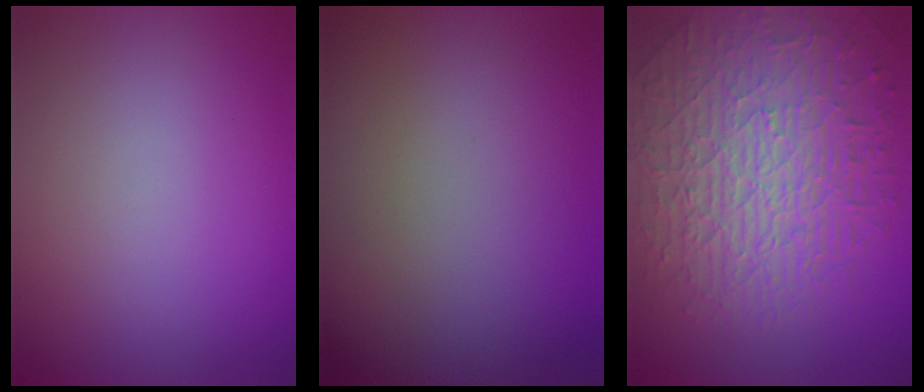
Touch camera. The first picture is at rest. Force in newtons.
{"total": 0.0}
{"total": 9.7, "press": 6.3, "slide": 7.4}